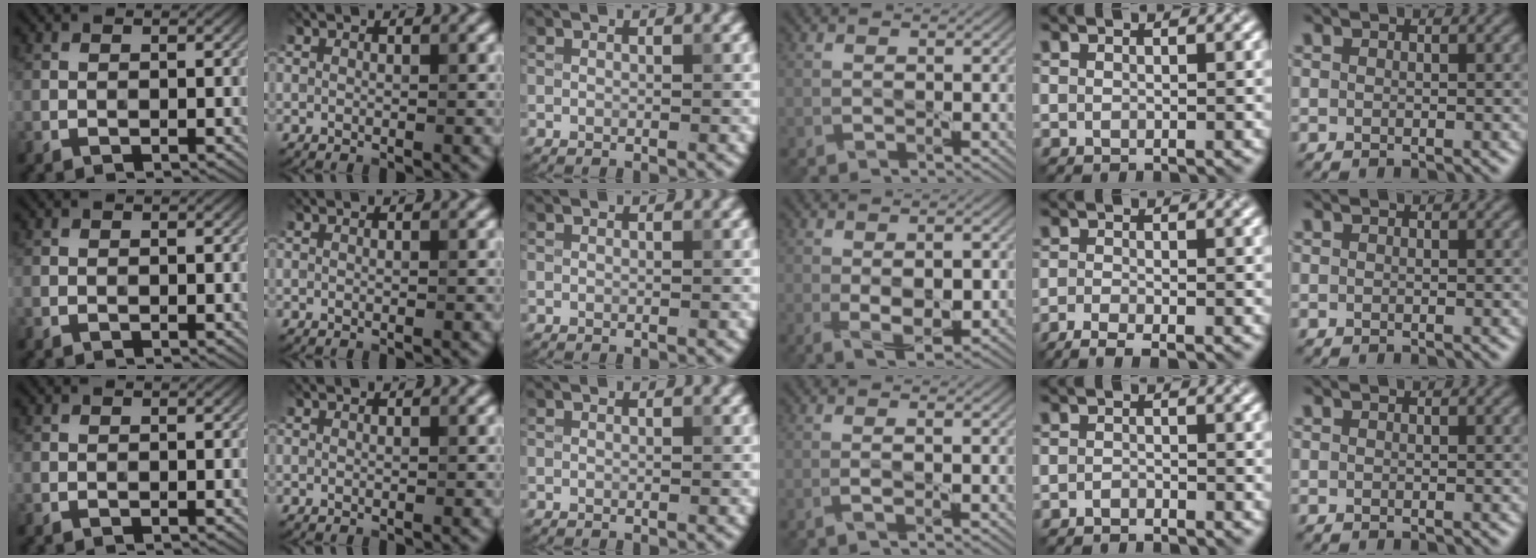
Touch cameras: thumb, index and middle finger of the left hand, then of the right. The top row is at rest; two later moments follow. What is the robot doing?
{"motion": "squeeze", "object": "foam earplug"}